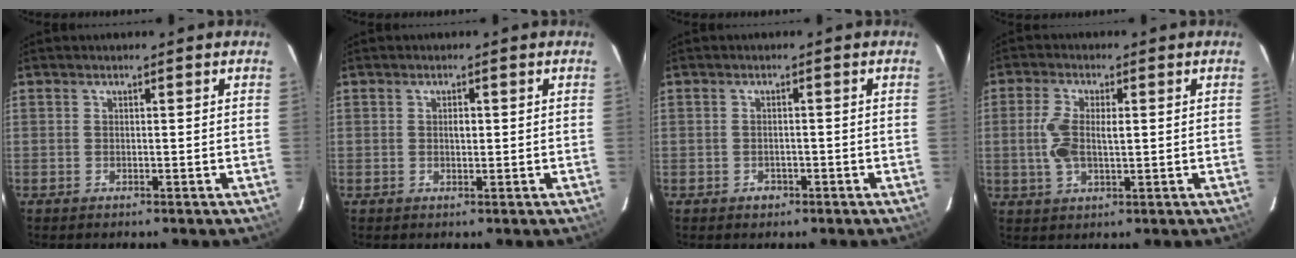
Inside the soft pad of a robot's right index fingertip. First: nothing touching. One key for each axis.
{"total": 1.1, "fx": 0.1, "fy": 0.6, "fz": 0.9, "tx": -0.016, "ty": 0.002, "tz": 0.002}
{"total": 1.4, "fx": -0.9, "fy": 1.0, "fz": 0.4, "tx": -0.005, "ty": 0.004, "tz": -0.010}
{"total": 5.9, "fx": 0.3, "fy": 2.3, "fz": 5.4, "tx": -0.120, "ty": 0.008, "tz": 0.009}